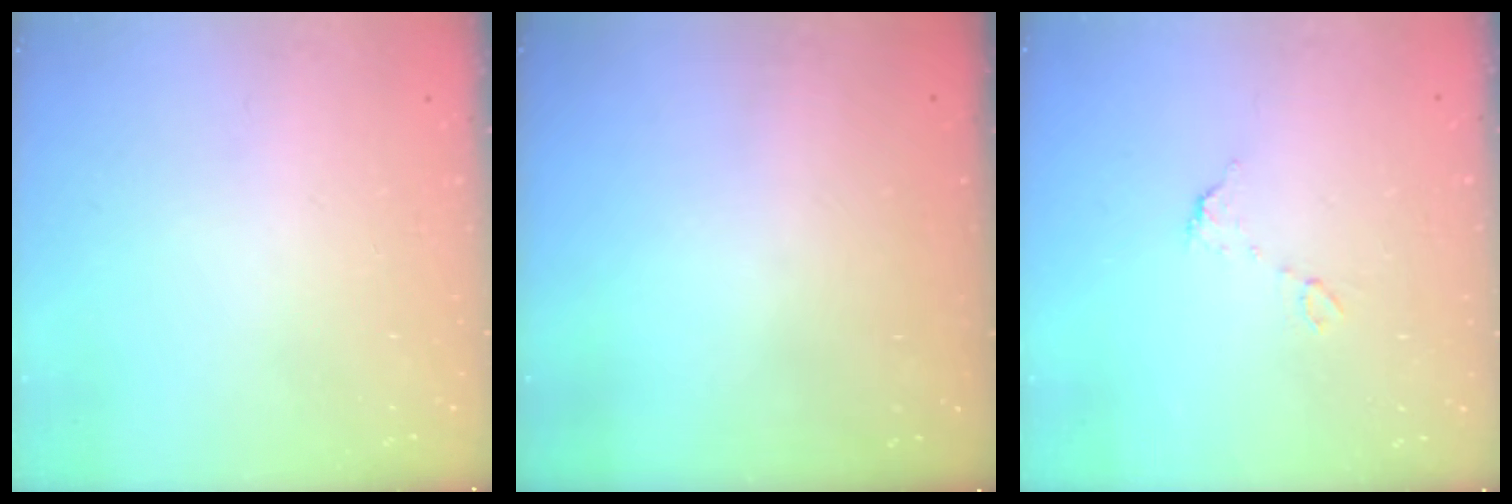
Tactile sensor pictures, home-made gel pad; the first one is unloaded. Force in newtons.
{"total": 2.9, "press": 2.9, "slide": 0.3}
{"total": 5.0, "press": 4.9, "slide": 0.4}